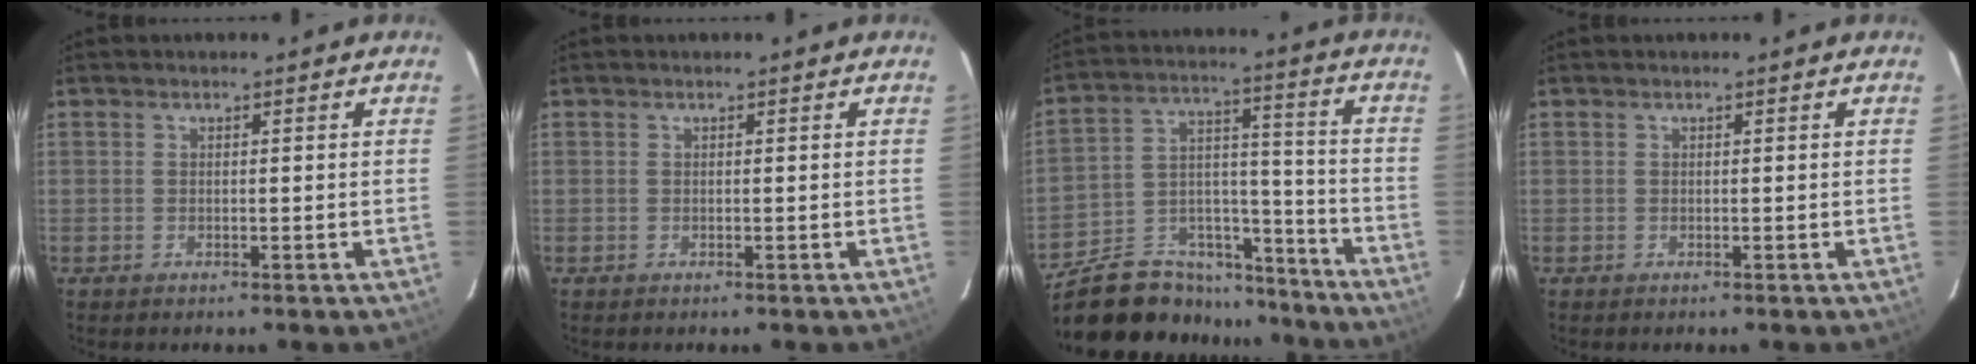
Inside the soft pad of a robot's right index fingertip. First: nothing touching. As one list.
[{"total": 0.0}, {"total": 22.9, "force": [-18.7, 10.0, 8.6], "torque": [-0.174, 0.045, -0.276]}, {"total": 0.0}]